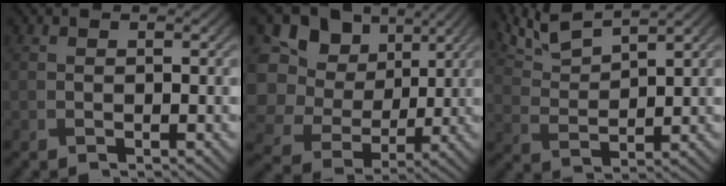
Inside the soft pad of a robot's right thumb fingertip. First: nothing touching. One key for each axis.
{"total": 14.7, "fx": 3.5, "fy": 12.3, "fz": 7.2, "tx": -0.234, "ty": 0.023, "tz": 0.076}
{"total": 6.8, "fx": 5.5, "fy": 1.3, "fz": 3.7, "tx": -0.091, "ty": 0.014, "tz": 0.117}